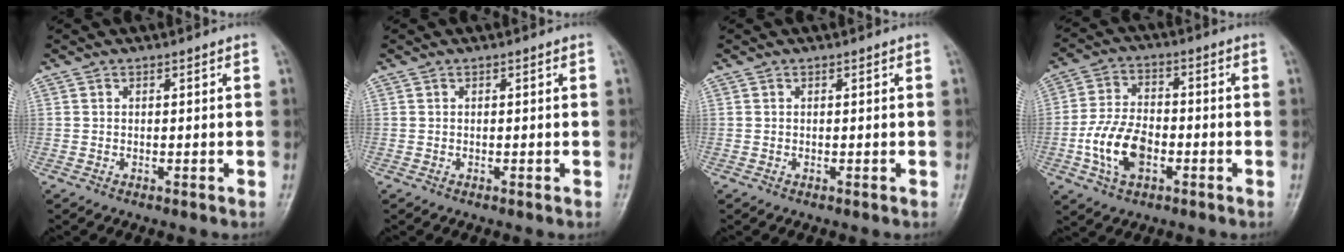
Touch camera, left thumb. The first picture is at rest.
{"total": 0.0}
{"total": 0.0}
{"total": 10.6, "force": [-3.2, 6.5, 7.8], "torque": [-0.145, 0.015, -0.062]}